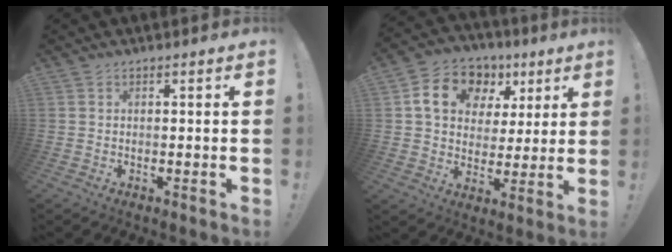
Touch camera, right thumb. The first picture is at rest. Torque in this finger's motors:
{"motor_torque": [1.28, 2.01, 0.83, 0.37, 0.05]}